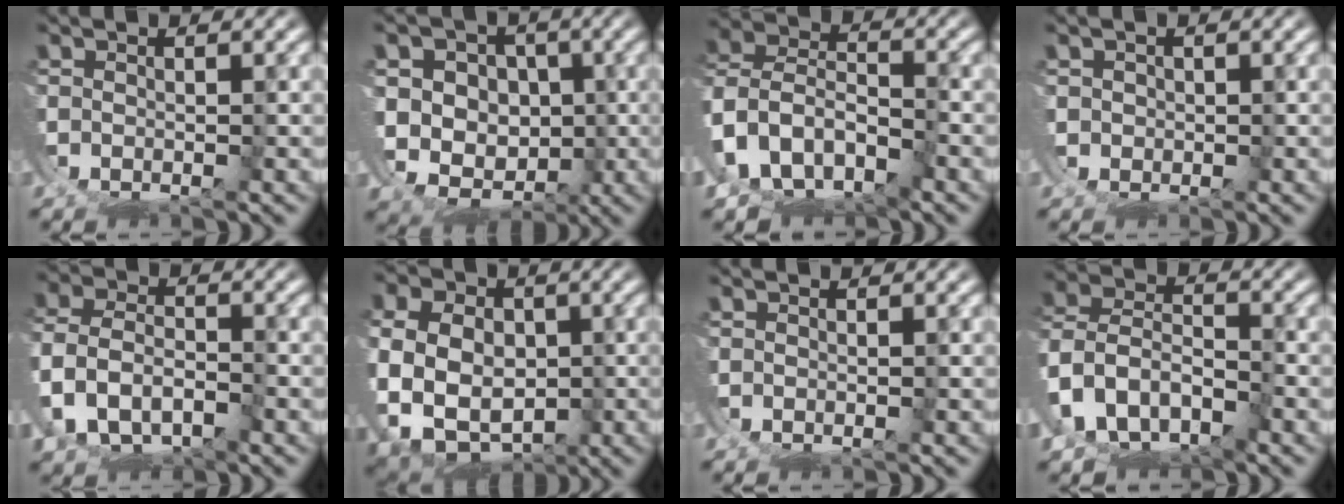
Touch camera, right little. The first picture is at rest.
{"total": 7.7, "force": [-0.4, 7.0, 3.1], "torque": [-0.072, -0.038, 0.006]}
{"total": 13.1, "force": [-4.1, 11.9, 3.7], "torque": [-0.154, -0.068, -0.065]}
{"total": 1.2, "force": [0.7, -0.1, -1.0], "torque": [0.010, -0.015, 0.020]}
{"total": 4.0, "force": [-1.0, 3.5, 1.6], "torque": [-0.068, -0.028, -0.007]}
{"total": 11.8, "force": [-1.9, 10.4, 5.2], "torque": [-0.157, -0.053, -0.015]}
{"total": 0.0}
{"total": 11.3, "force": [-3.6, 10.3, 2.9], "torque": [-0.135, -0.059, -0.058]}